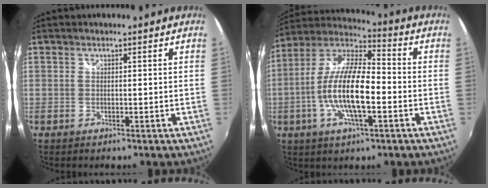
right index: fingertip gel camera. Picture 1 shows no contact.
{"total": 15.6, "force": [-3.6, 4.9, 14.3], "torque": [-0.281, -0.001, -0.073]}